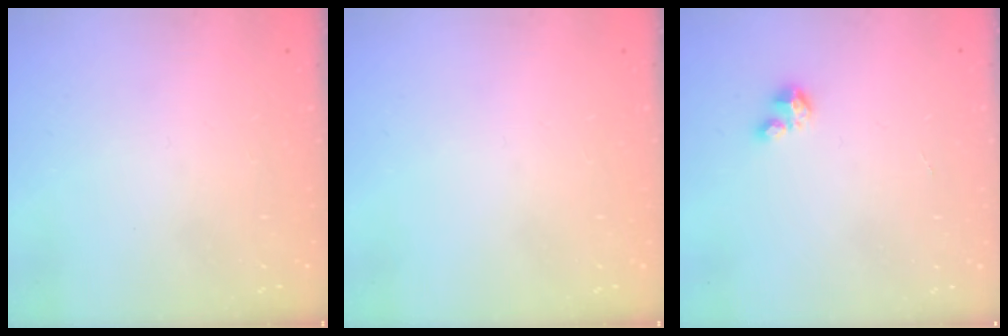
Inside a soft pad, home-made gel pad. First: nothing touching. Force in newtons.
{"total": 0.0}
{"total": 1.9, "press": 1.9, "slide": 0.1}